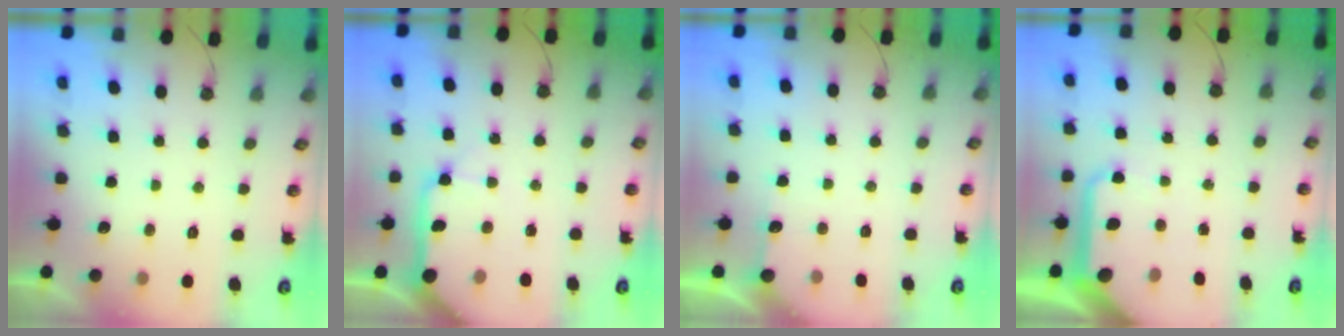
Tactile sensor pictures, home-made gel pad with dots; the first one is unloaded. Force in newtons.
{"total": 13.2, "press": 13.1, "slide": 2.1}
{"total": 3.9, "press": 3.9, "slide": 0.4}
{"total": 12.6, "press": 12.5, "slide": 1.6}